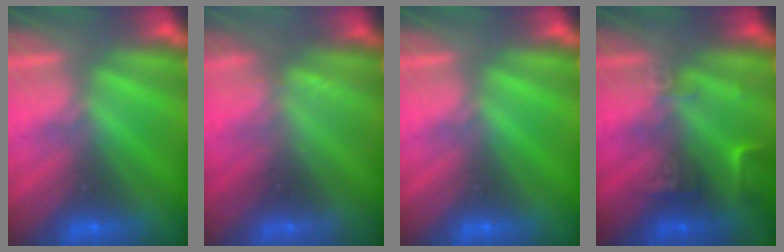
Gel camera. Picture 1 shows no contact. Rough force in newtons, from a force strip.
{"total": 2.3}
{"total": 0.0}
{"total": 2.6}